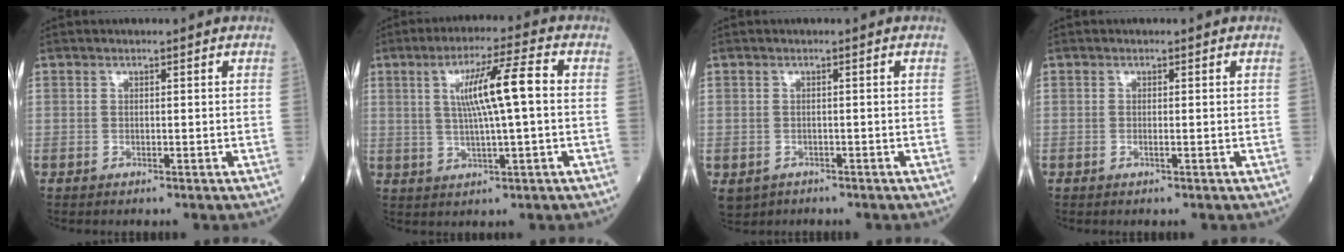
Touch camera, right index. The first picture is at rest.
{"total": 9.2, "force": [1.3, 0.2, 9.1], "torque": [-0.159, 0.010, 0.024]}
{"total": 4.2, "force": [-2.6, 3.2, 0.9], "torque": [-0.017, 0.000, -0.039]}
{"total": 0.6, "force": [-0.2, 0.0, 0.6], "torque": [-0.014, -0.001, -0.003]}